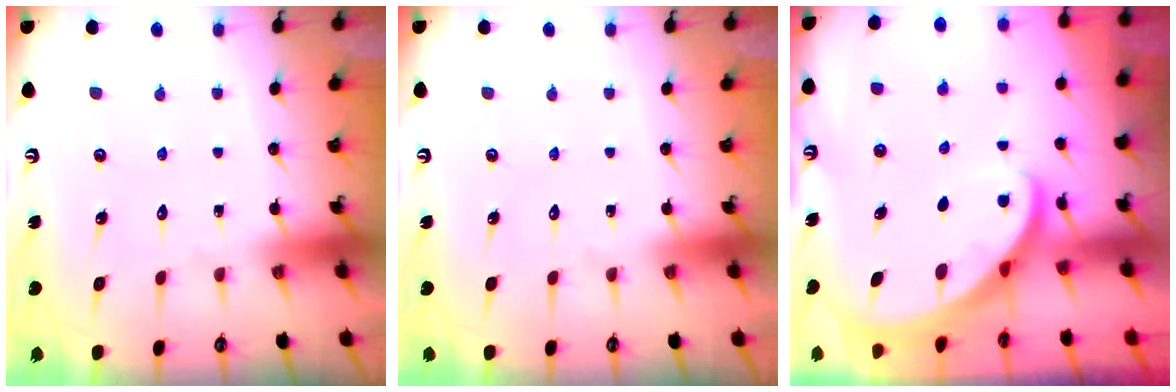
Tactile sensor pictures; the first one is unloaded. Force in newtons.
{"total": 0.0}
{"total": 2.5, "press": 2.5, "slide": 0.3}